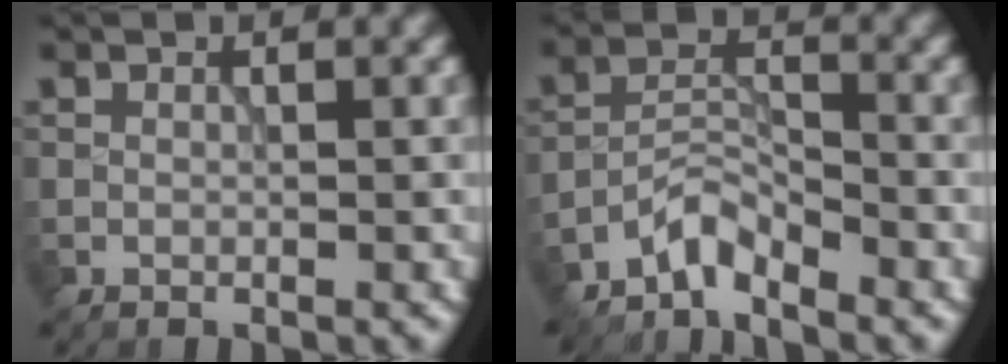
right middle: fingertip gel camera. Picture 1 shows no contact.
{"total": 2.9, "force": [-2.6, 0.5, 1.0], "torque": [-0.017, 0.009, -0.060]}